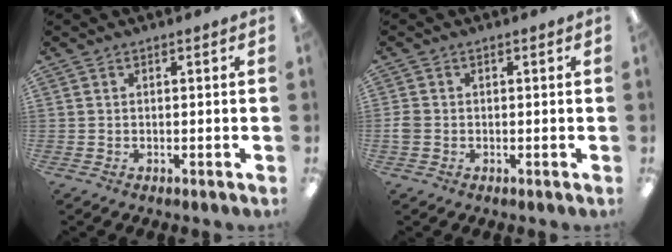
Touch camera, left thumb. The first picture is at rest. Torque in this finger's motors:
{"motor_torque": [-0.33, 0.31, -0.16, 0.13, 0.00]}